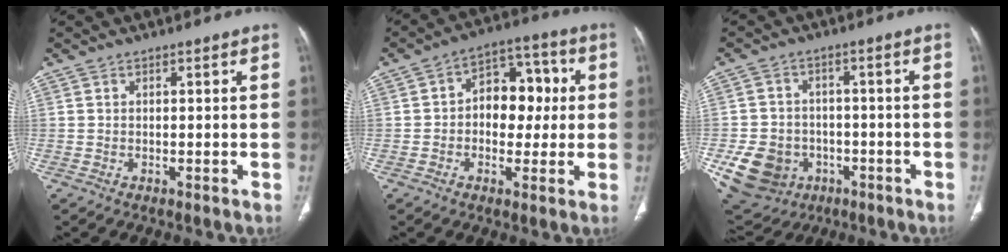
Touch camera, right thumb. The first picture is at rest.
{"total": 11.7, "force": [0.7, 8.1, 8.4], "torque": [-0.078, 0.031, 0.003]}
{"total": 13.1, "force": [-4.3, 11.0, 5.5], "torque": [-0.105, 0.020, -0.052]}